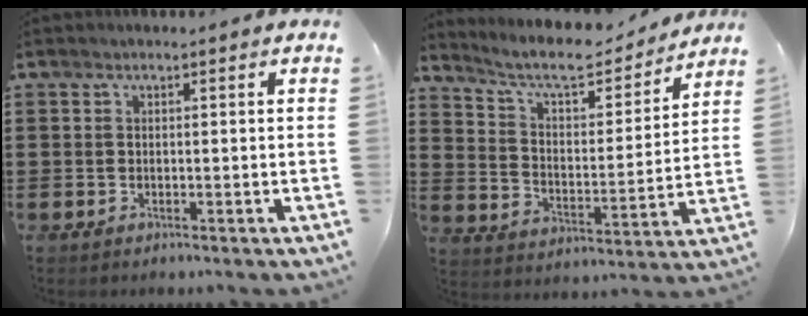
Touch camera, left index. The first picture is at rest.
{"total": 7.9, "force": [7.1, 1.4, 3.2], "torque": [-0.092, -0.044, 0.122]}